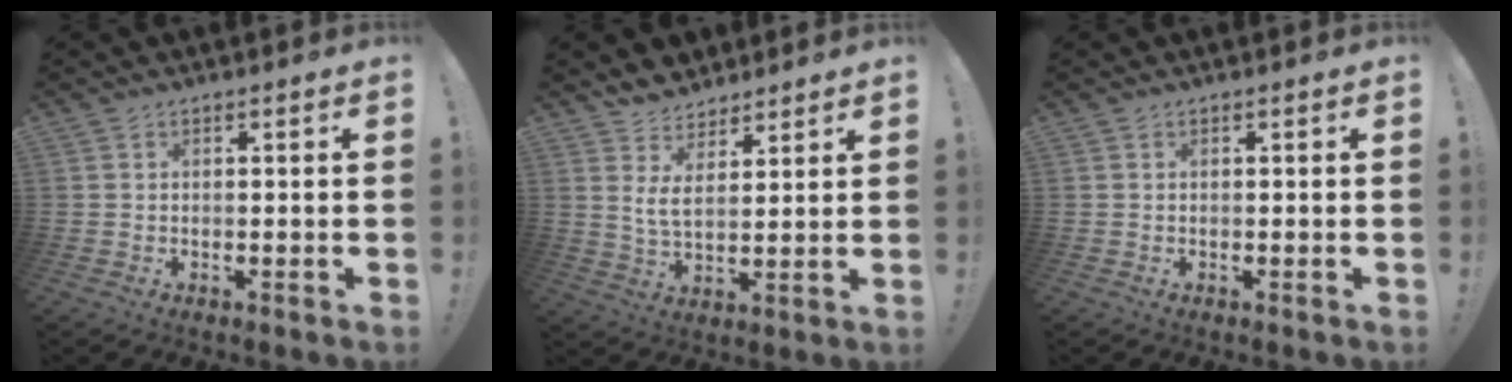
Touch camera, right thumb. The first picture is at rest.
{"total": 7.4, "force": [5.1, 3.5, 4.0], "torque": [-0.072, -0.029, 0.097]}
{"total": 0.0}